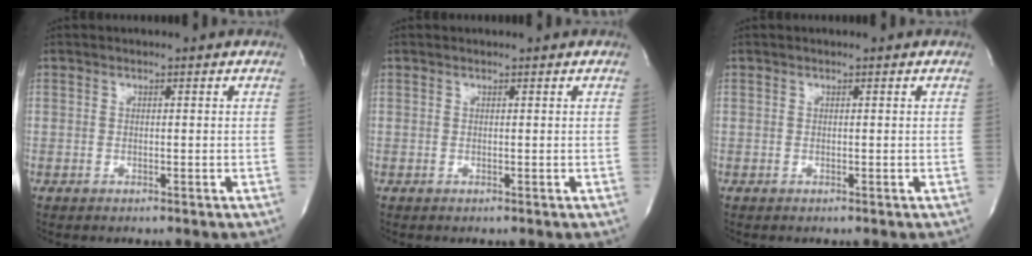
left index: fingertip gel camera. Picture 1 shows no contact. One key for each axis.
{"total": 0.0}
{"total": 0.0}